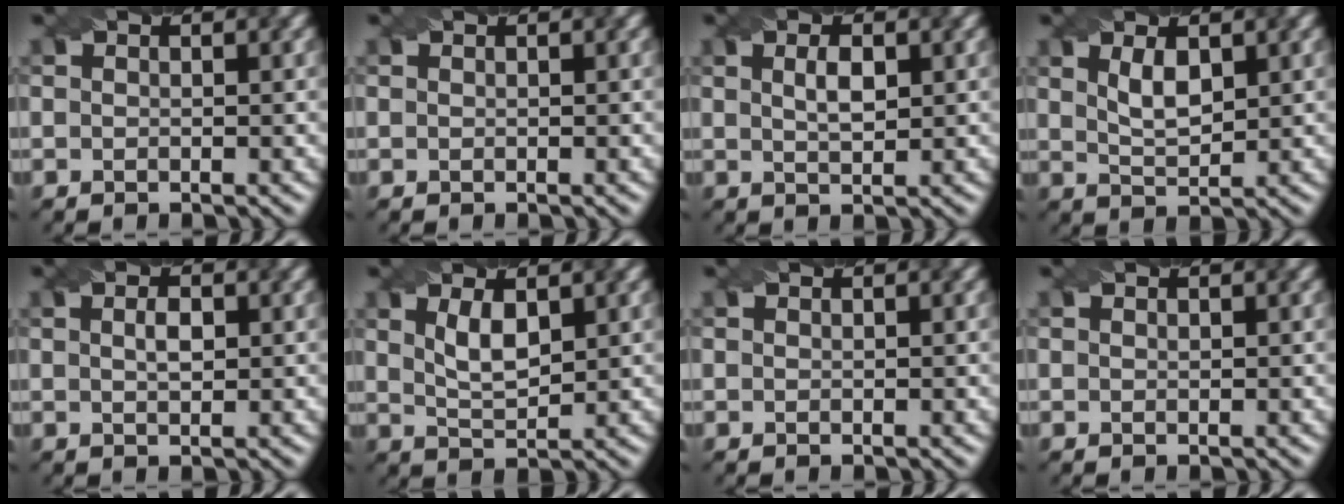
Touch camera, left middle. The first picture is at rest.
{"total": 0.0}
{"total": 2.1, "force": [0.7, 0.8, 1.8], "torque": [-0.034, 0.002, 0.014]}
{"total": 2.6, "force": [1.2, 1.1, 2.1], "torque": [-0.044, -0.001, 0.027]}
{"total": 1.5, "force": [0.3, 0.6, 1.3], "torque": [-0.027, 0.002, 0.009]}
{"total": 2.9, "force": [1.3, 1.1, 2.4], "torque": [-0.053, -0.002, 0.028]}
{"total": 0.0}
{"total": 0.0}